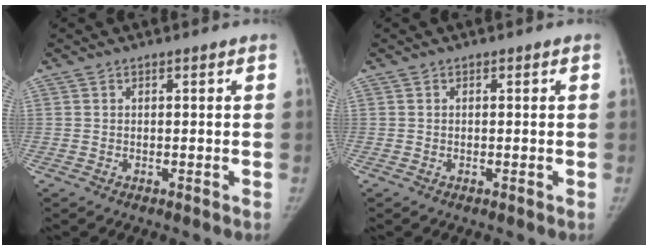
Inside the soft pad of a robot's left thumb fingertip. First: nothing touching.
{"total": 0.0}